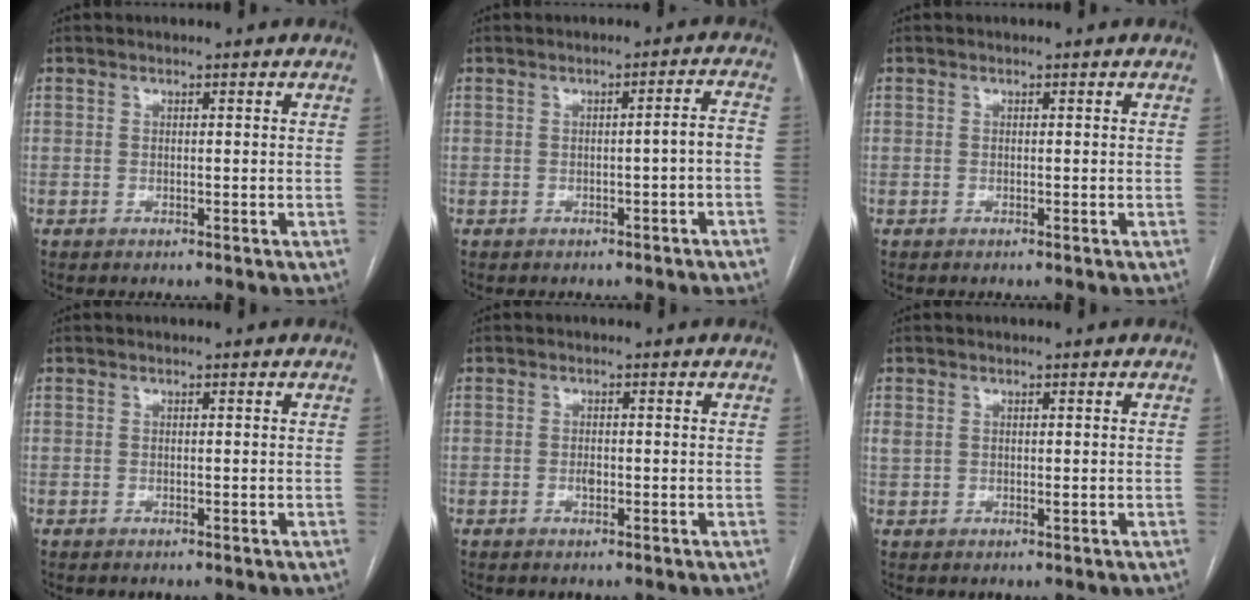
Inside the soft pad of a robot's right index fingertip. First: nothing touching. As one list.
[{"total": 2.7, "force": [-1.2, 0.1, 2.4], "torque": [-0.024, 0.009, -0.018]}, {"total": 0.0}, {"total": 0.0}, {"total": 1.1, "force": [-0.3, 0.5, 0.9], "torque": [-0.019, 0.001, -0.005]}, {"total": 1.7, "force": [0.5, 1.2, 1.1], "torque": [-0.030, 0.009, 0.018]}]